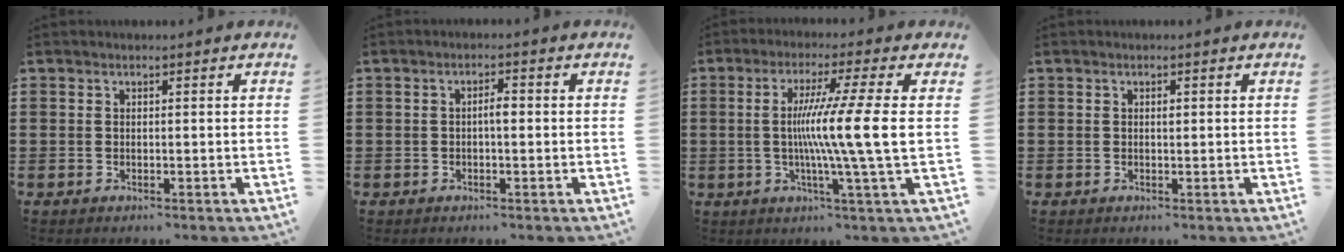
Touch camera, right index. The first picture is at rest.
{"total": 2.0, "force": [-0.2, 0.6, 1.9], "torque": [-0.035, 0.002, -0.004]}
{"total": 11.0, "force": [0.0, -1.4, 10.9], "torque": [-0.205, -0.015, -0.011]}
{"total": 0.7, "force": [0.2, 0.3, 0.6], "torque": [-0.012, 0.000, 0.004]}